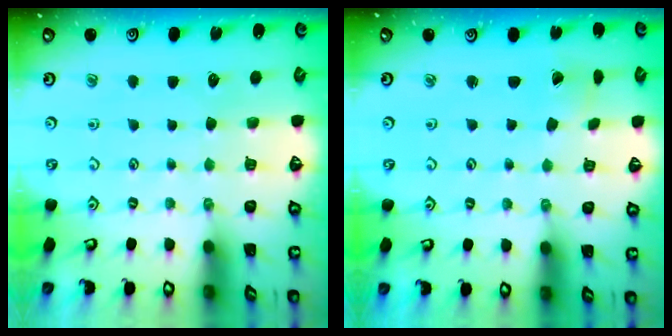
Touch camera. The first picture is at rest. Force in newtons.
{"total": 0.9, "press": 0.9, "slide": 0.1}